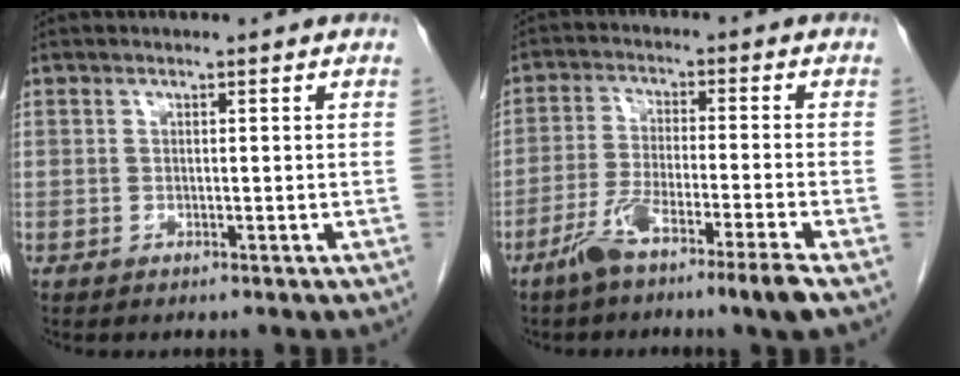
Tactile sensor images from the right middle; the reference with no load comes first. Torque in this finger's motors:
{"motor_torque": [0.85, -0.78, 0.15, 0.05]}